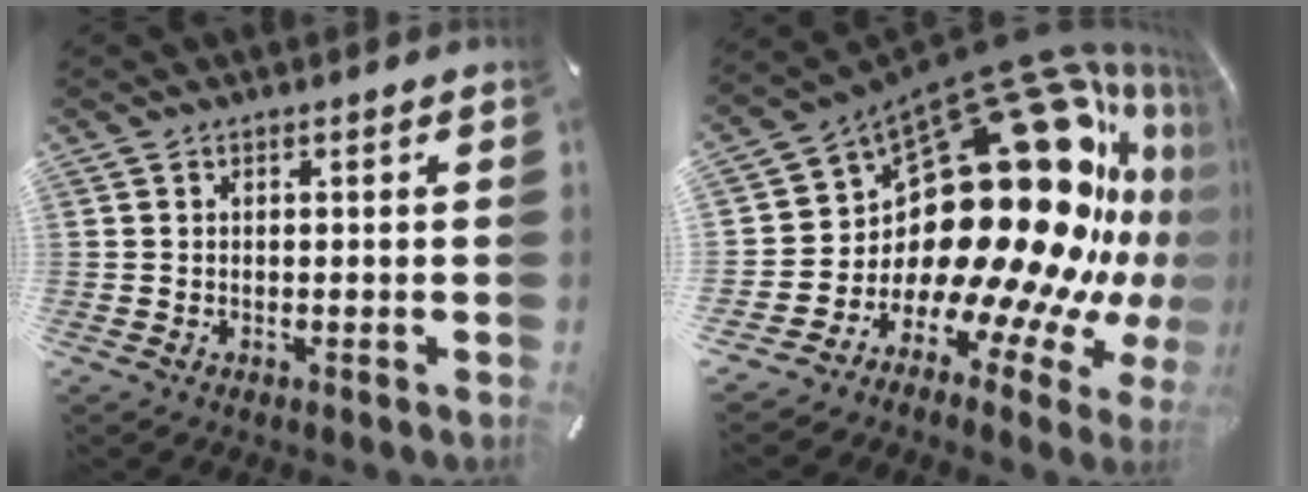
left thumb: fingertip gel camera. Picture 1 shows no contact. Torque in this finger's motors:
{"motor_torque": [1.39, 1.40, 1.67, 1.11, 0.19]}